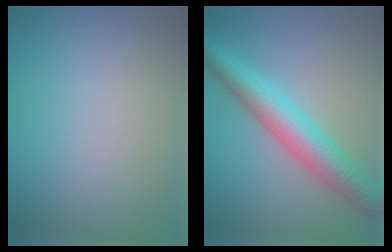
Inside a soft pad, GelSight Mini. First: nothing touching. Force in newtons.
{"total": 6.4, "press": 6.4, "slide": 0.1}